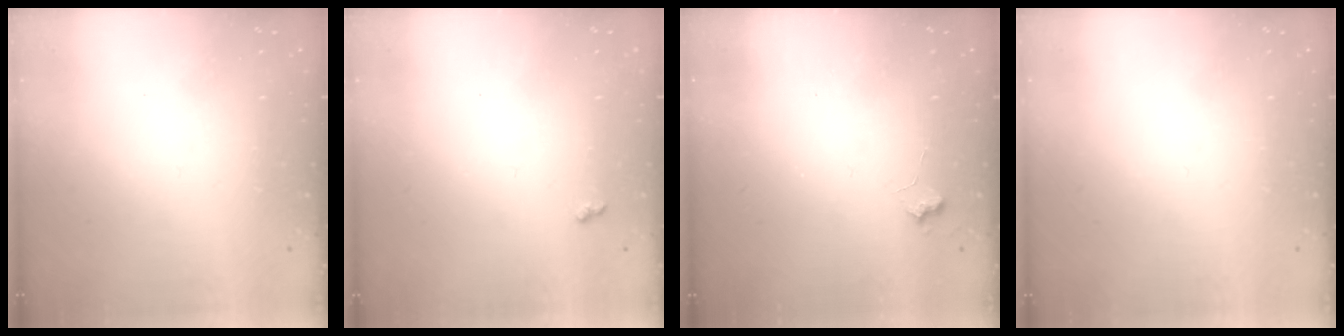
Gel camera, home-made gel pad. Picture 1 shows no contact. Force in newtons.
{"total": 3.9, "press": 3.9, "slide": 0.5}
{"total": 4.1, "press": 4.0, "slide": 0.6}
{"total": 0.0}